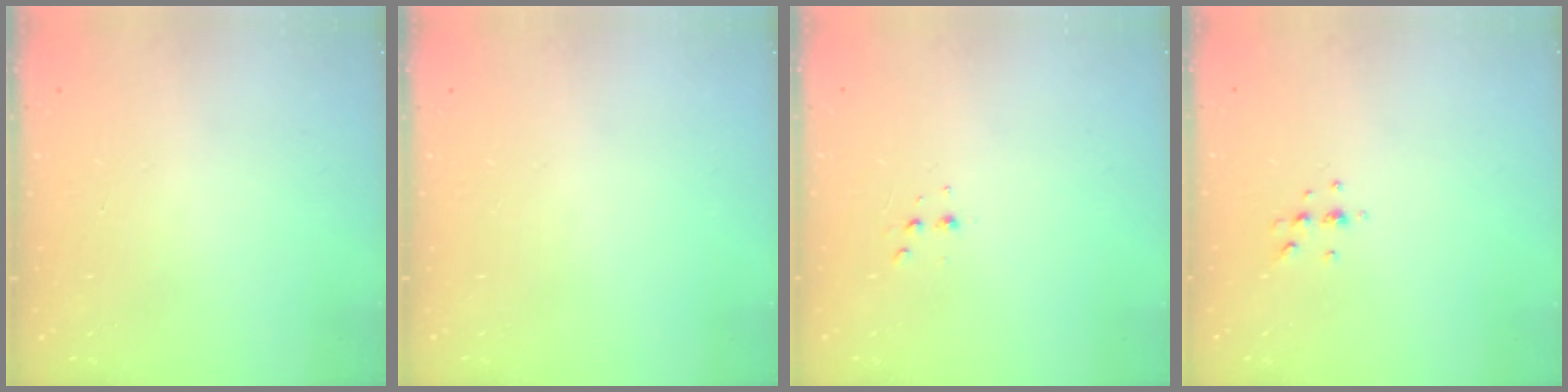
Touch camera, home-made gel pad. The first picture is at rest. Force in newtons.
{"total": 0.0}
{"total": 3.1, "press": 3.0, "slide": 0.6}
{"total": 3.8, "press": 3.8, "slide": 0.7}